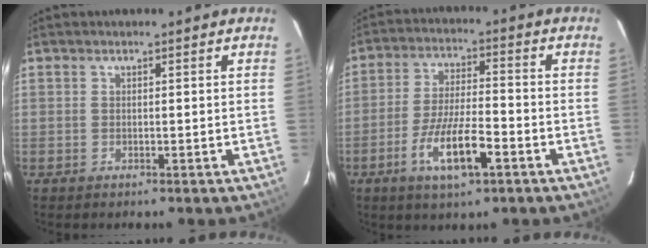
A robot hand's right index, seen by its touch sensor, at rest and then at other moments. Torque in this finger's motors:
{"motor_torque": [1.07, -0.66, 0.40, 0.10]}